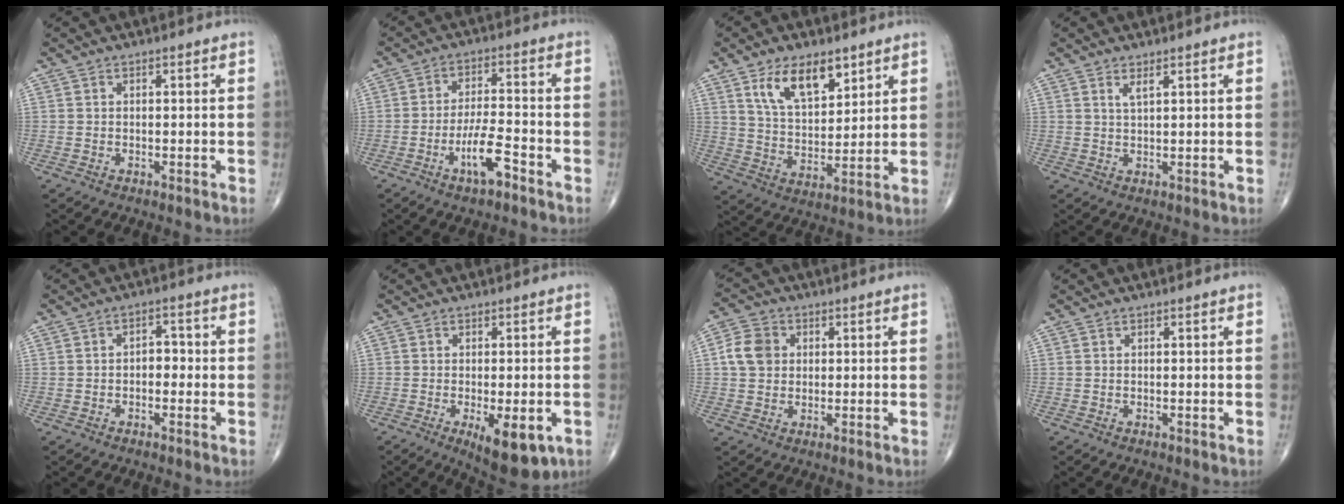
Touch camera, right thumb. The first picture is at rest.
{"total": 7.3, "force": [-4.0, 1.9, 5.8], "torque": [-0.108, 0.026, -0.070]}
{"total": 11.7, "force": [6.7, 5.8, 7.7], "torque": [-0.112, -0.037, 0.129]}
{"total": 1.8, "force": [1.1, 0.3, 1.3], "torque": [-0.026, -0.008, 0.024]}
{"total": 3.1, "force": [-0.5, 2.0, 2.3], "torque": [-0.018, 0.014, -0.015]}
{"total": 9.7, "force": [-3.5, 3.7, 8.2], "torque": [-0.105, -0.014, -0.043]}
{"total": 6.3, "force": [1.0, 5.3, 3.3], "torque": [-0.053, 0.007, 0.011]}
{"total": 0.0}